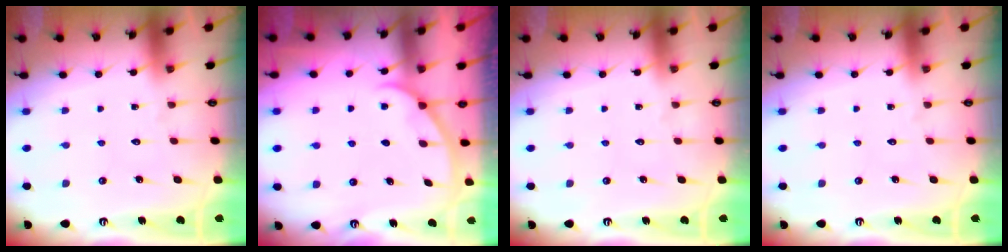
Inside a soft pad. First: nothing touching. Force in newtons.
{"total": 0.8, "press": 0.8, "slide": 0.2}
{"total": 0.0}
{"total": 0.0}